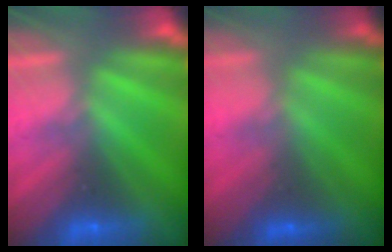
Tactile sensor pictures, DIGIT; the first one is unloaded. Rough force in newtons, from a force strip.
{"total": 1.6}